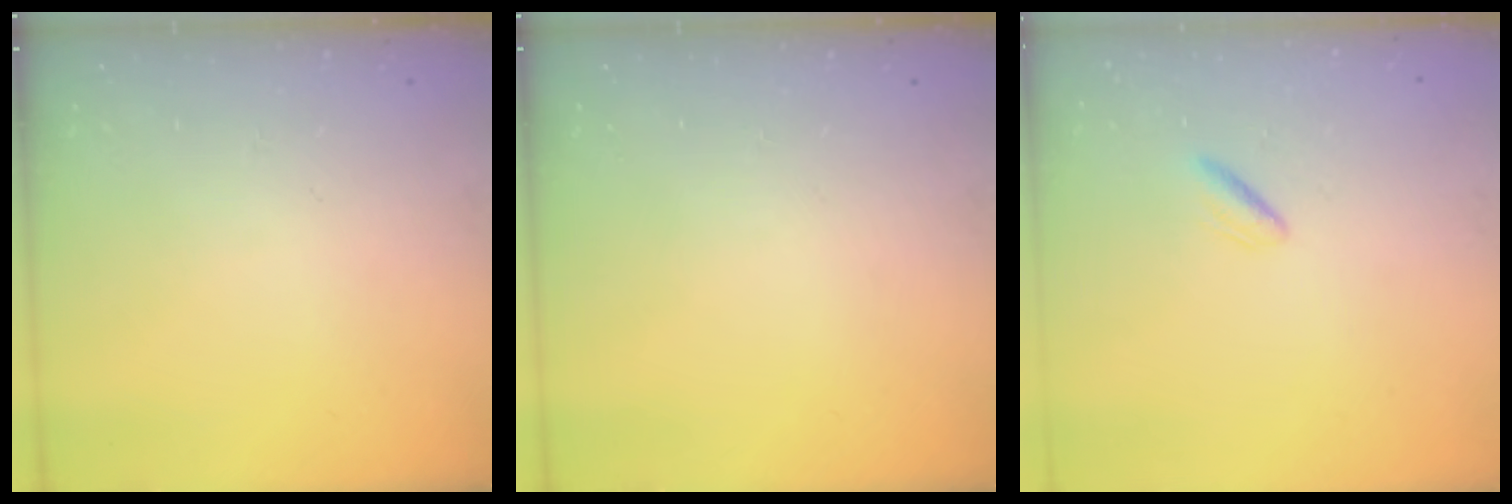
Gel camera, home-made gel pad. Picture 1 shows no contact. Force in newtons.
{"total": 0.0}
{"total": 2.3, "press": 1.9, "slide": 1.2}